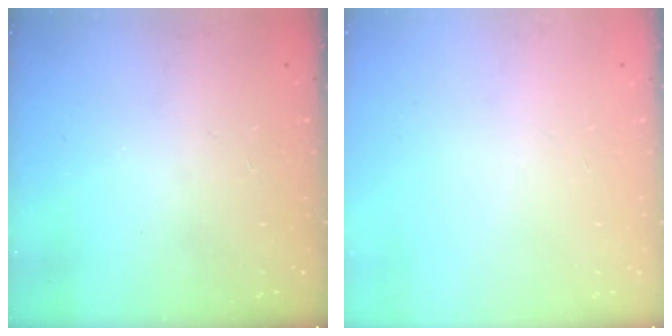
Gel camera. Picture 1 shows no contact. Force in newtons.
{"total": 0.0}